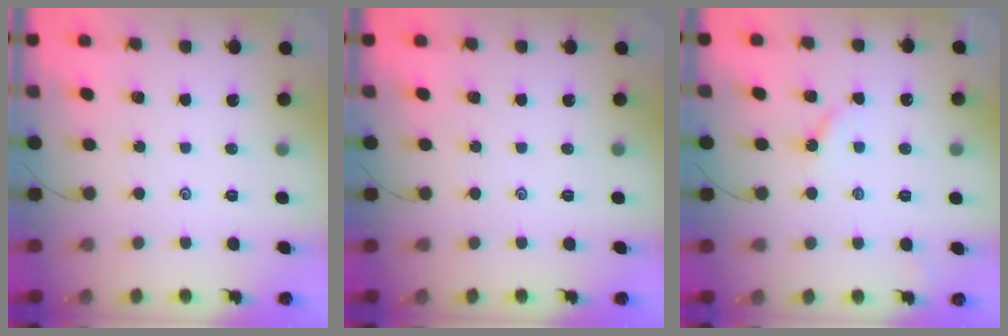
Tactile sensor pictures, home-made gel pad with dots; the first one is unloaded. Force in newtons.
{"total": 0.0}
{"total": 2.9, "press": 2.8, "slide": 0.5}